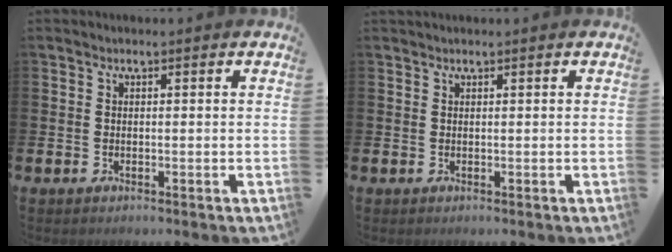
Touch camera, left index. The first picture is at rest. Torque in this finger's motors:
{"motor_torque": [-0.16, -0.42, 0.22, 0.06]}